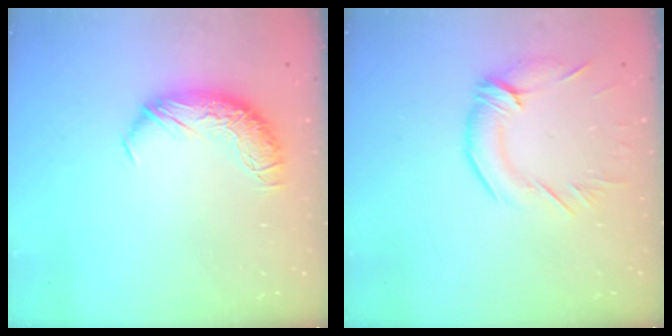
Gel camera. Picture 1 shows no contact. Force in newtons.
{"total": 1.4, "press": 0.8, "slide": 1.1}